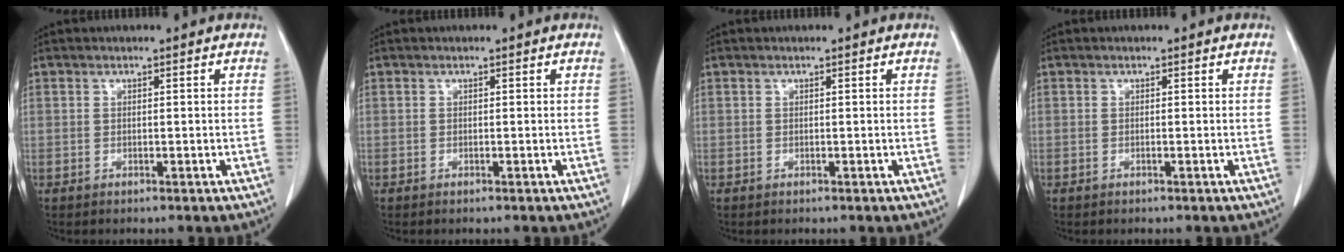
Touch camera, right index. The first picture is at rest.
{"total": 0.0}
{"total": 0.0}
{"total": 0.0}